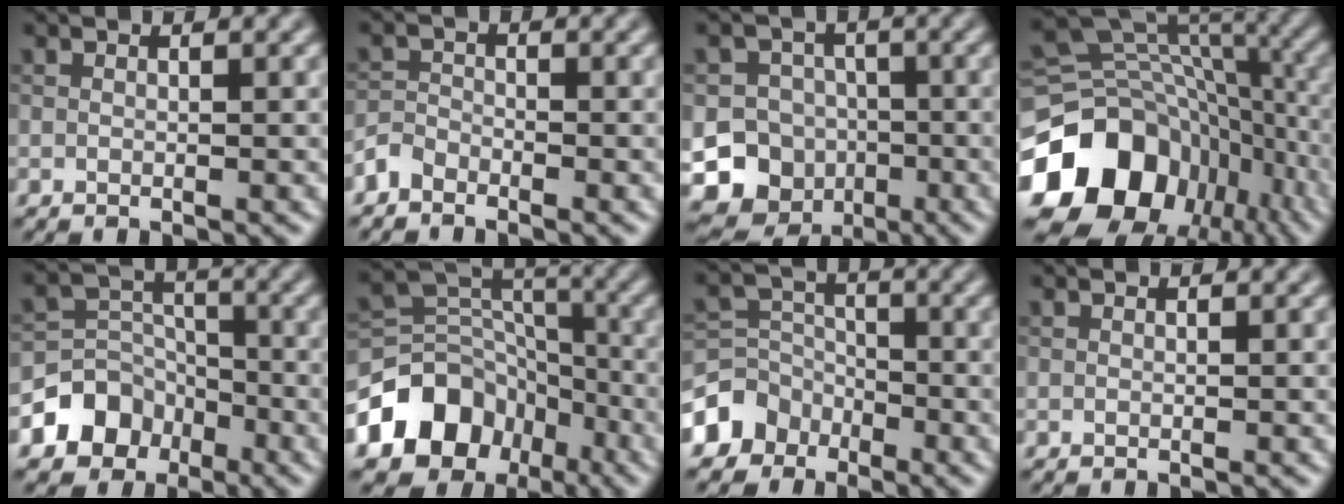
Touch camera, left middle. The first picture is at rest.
{"total": 1.6, "force": [-1.4, 0.8, 0.3], "torque": [-0.004, 0.008, -0.034]}
{"total": 16.9, "force": [-7.2, 14.9, 3.4], "torque": [-0.083, -0.041, -0.134]}
{"total": 18.0, "force": [-8.1, 13.7, 8.4], "torque": [-0.180, -0.014, -0.122]}
{"total": 5.4, "force": [-3.0, 4.2, 1.4], "torque": [-0.006, 0.015, -0.063]}
{"total": 9.2, "force": [-4.8, 6.9, 3.8], "torque": [-0.061, 0.005, -0.095]}
{"total": 5.4, "force": [-3.4, 4.1, 0.9], "torque": [0.002, 0.007, -0.082]}
{"total": 0.0}